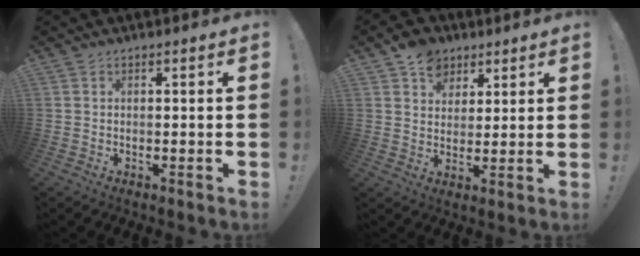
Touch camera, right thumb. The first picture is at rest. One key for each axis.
{"total": 8.9, "fx": 5.2, "fy": 6.8, "fz": 2.6, "tx": -0.029, "ty": -0.032, "tz": 0.100}